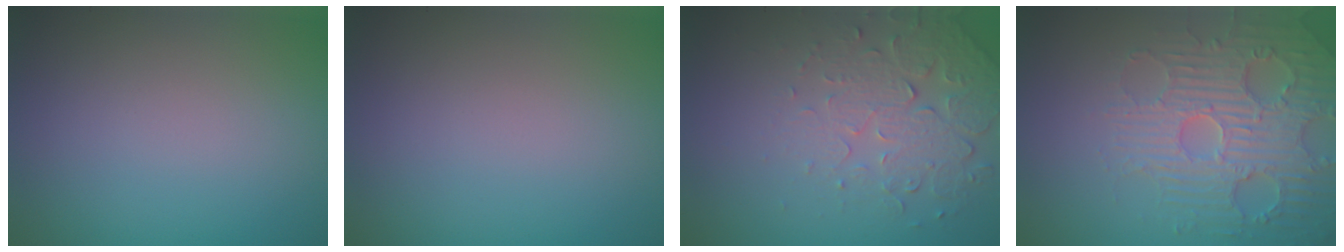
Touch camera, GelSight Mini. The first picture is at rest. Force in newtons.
{"total": 0.0}
{"total": 5.0, "press": 3.5, "slide": 3.6}
{"total": 4.7, "press": 4.7, "slide": 0.9}